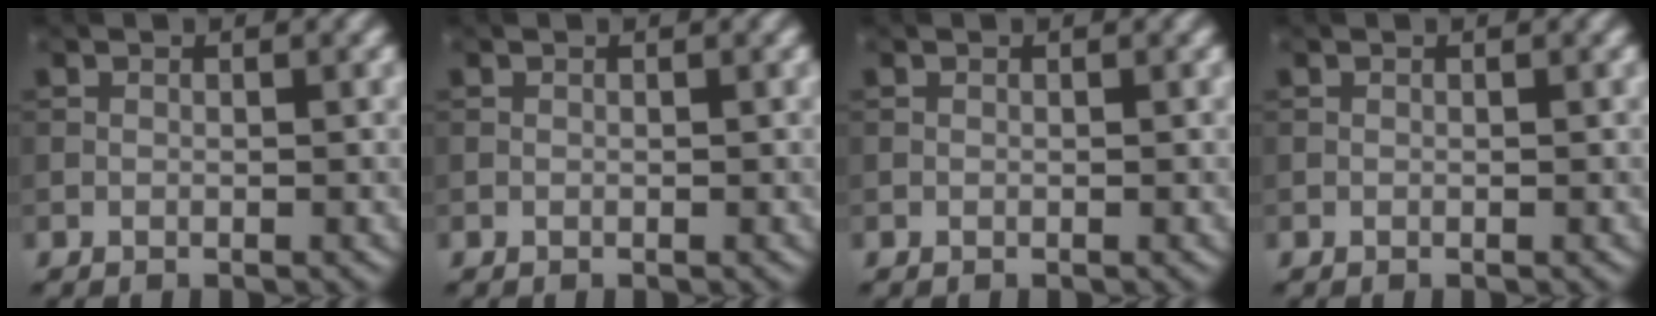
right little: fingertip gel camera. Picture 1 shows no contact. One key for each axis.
{"total": 0.0}
{"total": 0.0}
{"total": 0.0}